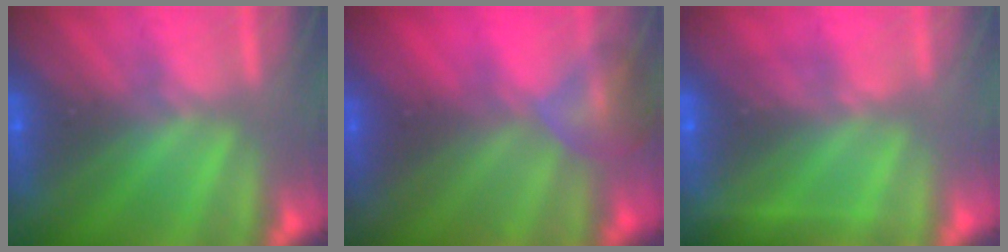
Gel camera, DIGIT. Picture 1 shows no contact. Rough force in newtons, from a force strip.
{"total": 6.9}
{"total": 2.3}